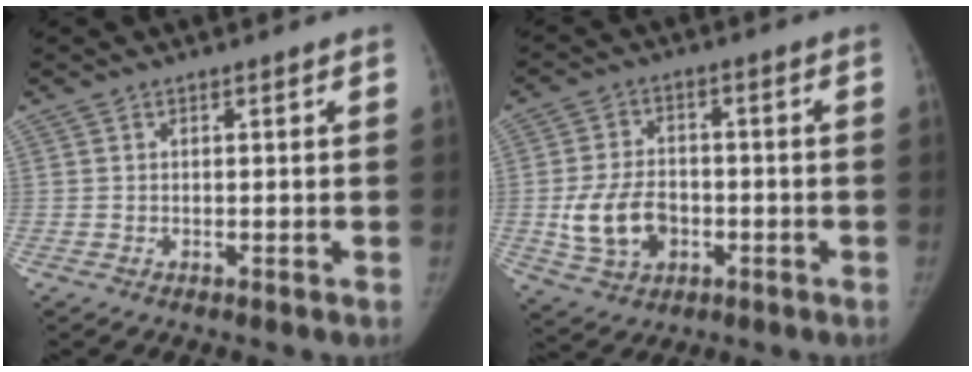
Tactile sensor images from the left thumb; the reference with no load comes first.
{"total": 10.1, "force": [-2.4, 7.4, 6.5], "torque": [-0.106, 0.014, -0.034]}